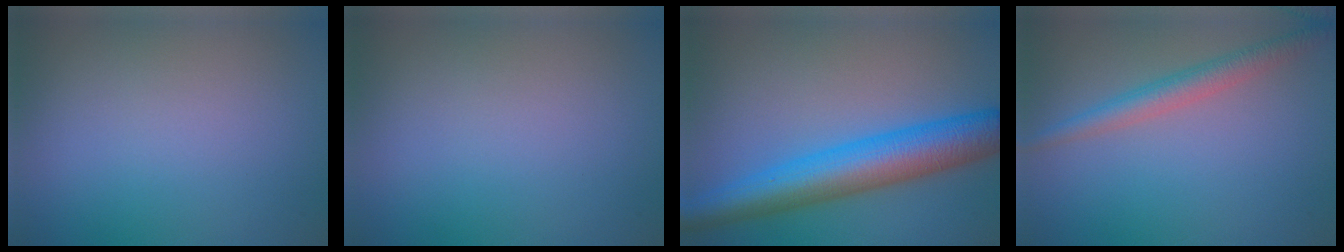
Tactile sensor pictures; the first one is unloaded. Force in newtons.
{"total": 0.0}
{"total": 7.7, "press": 7.7, "slide": 0.2}
{"total": 2.8, "press": 2.8, "slide": 0.1}